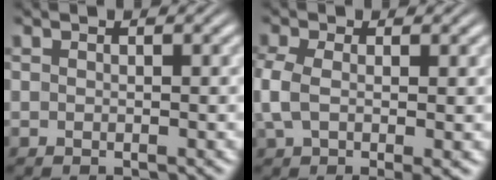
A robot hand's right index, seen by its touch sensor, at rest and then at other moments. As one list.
[{"total": 3.8, "force": [-0.5, 1.6, 3.4], "torque": [-0.081, -0.014, 0.001]}]